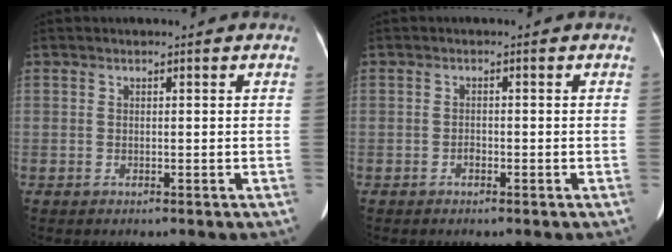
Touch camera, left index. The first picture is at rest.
{"total": 0.9, "force": [-0.6, 0.4, 0.5], "torque": [-0.008, 0.003, -0.012]}